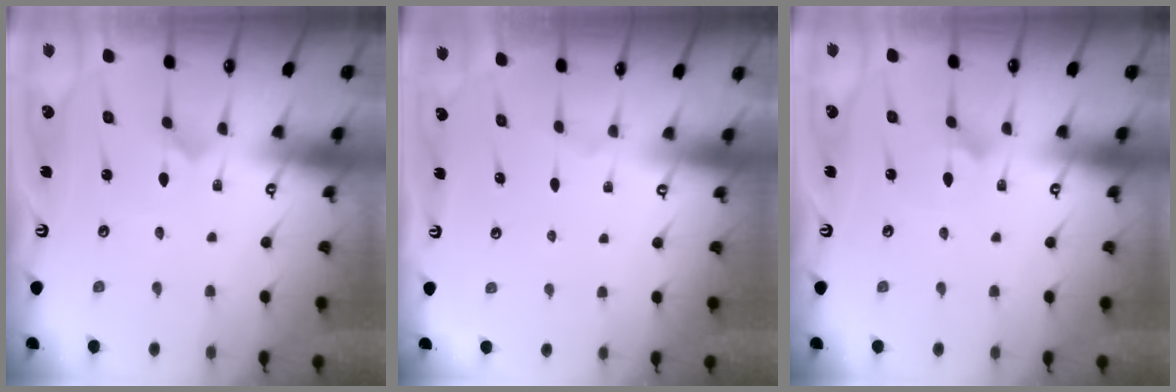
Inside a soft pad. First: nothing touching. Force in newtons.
{"total": 0.0}
{"total": 1.3, "press": 1.3, "slide": 0.0}